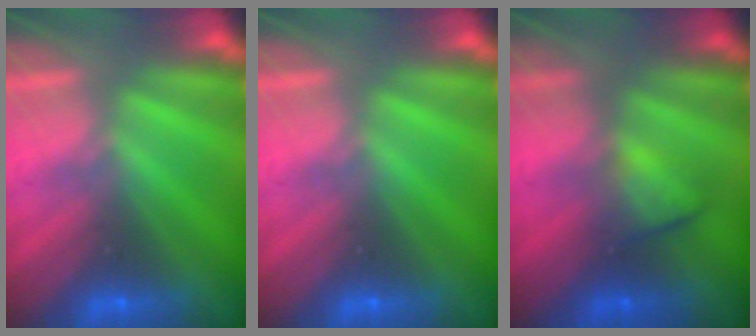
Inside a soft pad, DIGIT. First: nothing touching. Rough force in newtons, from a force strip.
{"total": 0.0}
{"total": 2.0}